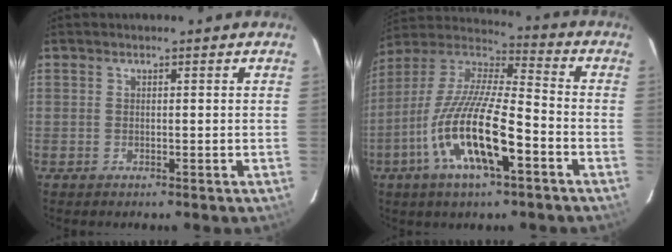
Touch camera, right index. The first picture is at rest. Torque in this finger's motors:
{"motor_torque": [1.29, -0.85, 1.05, 0.21]}